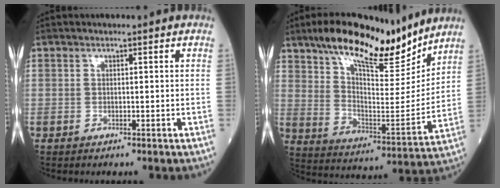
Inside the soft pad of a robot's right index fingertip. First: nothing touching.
{"total": 18.4, "force": [14.2, 4.2, 10.8], "torque": [-0.183, -0.008, 0.245]}